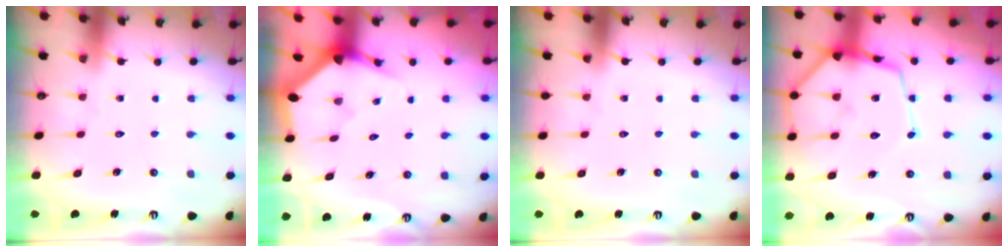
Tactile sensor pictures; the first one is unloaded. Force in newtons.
{"total": 3.3, "press": 3.3, "slide": 0.2}
{"total": 0.0}
{"total": 15.5, "press": 15.5, "slide": 1.3}